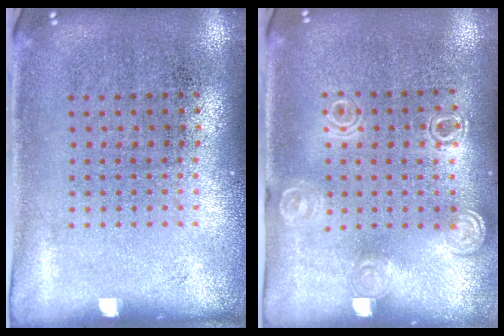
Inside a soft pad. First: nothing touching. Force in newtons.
{"total": 1.3, "press": 1.2, "slide": 0.3}